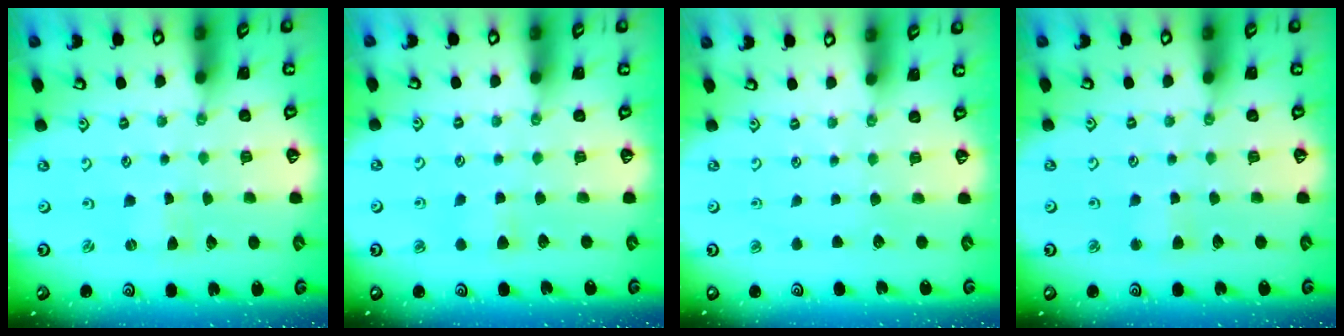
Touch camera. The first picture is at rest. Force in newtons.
{"total": 4.4, "press": 4.3, "slide": 0.8}
{"total": 0.0}
{"total": 2.8, "press": 2.8, "slide": 0.3}